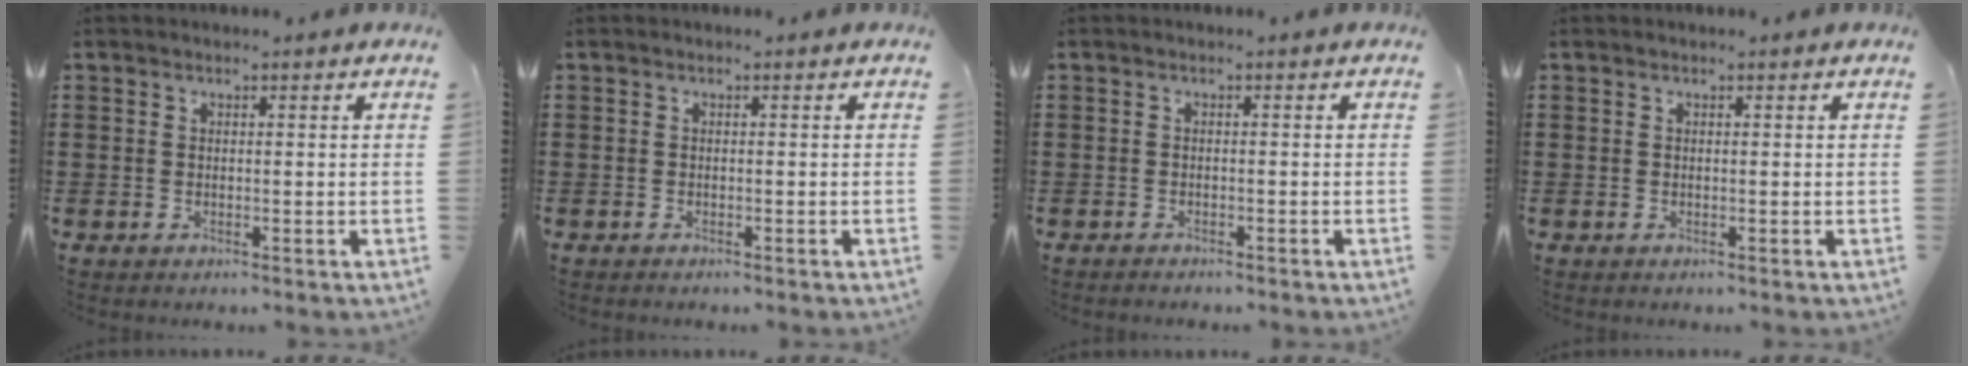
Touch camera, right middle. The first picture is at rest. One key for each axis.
{"total": 0.0}
{"total": 0.6, "fx": -0.6, "fy": 0.1, "fz": 0.0, "tx": -0.001, "ty": 0.000, "tz": -0.014}
{"total": 0.0}